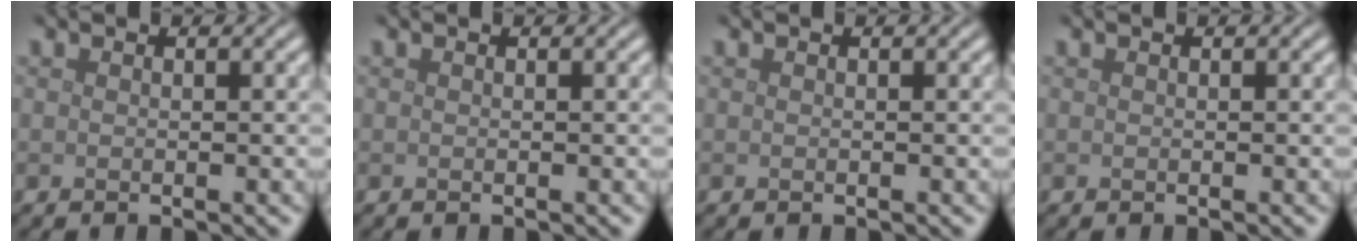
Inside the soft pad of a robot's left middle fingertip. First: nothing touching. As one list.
[{"total": 0.0}, {"total": 0.0}, {"total": 0.0}]